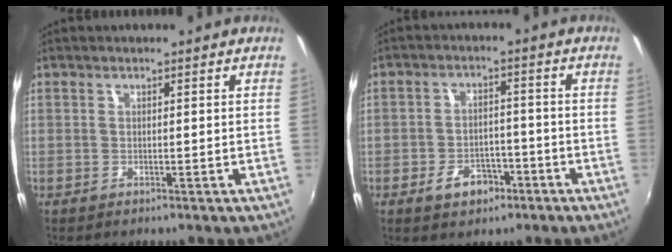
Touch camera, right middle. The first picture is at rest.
{"total": 6.0, "force": [-3.5, 3.8, 3.0], "torque": [-0.066, 0.011, -0.046]}